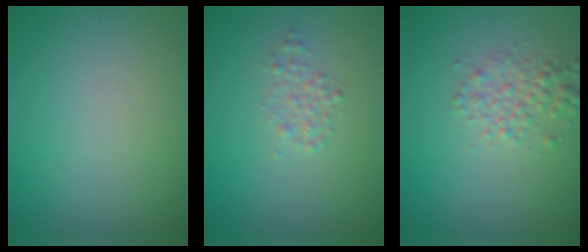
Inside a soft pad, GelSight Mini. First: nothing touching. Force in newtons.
{"total": 1.4, "press": 1.4, "slide": 0.0}
{"total": 2.4, "press": 2.4, "slide": 0.0}